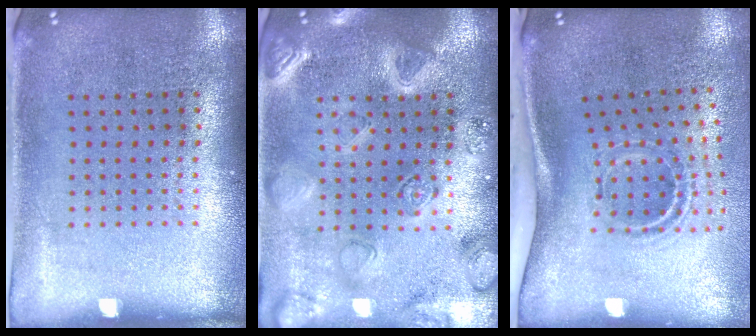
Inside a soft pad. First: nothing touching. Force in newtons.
{"total": 3.0, "press": 2.9, "slide": 0.8}
{"total": 2.2, "press": 1.2, "slide": 1.8}